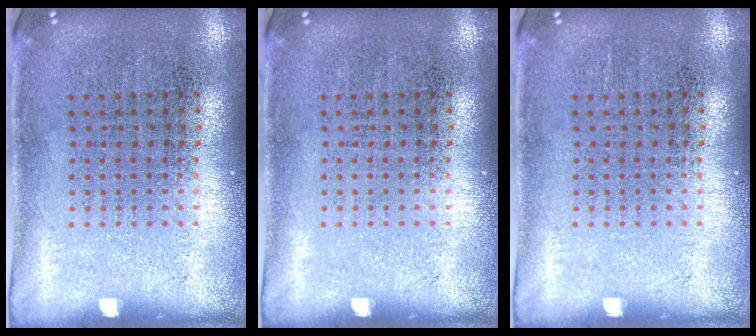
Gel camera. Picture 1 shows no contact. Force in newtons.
{"total": 0.0}
{"total": 0.0}